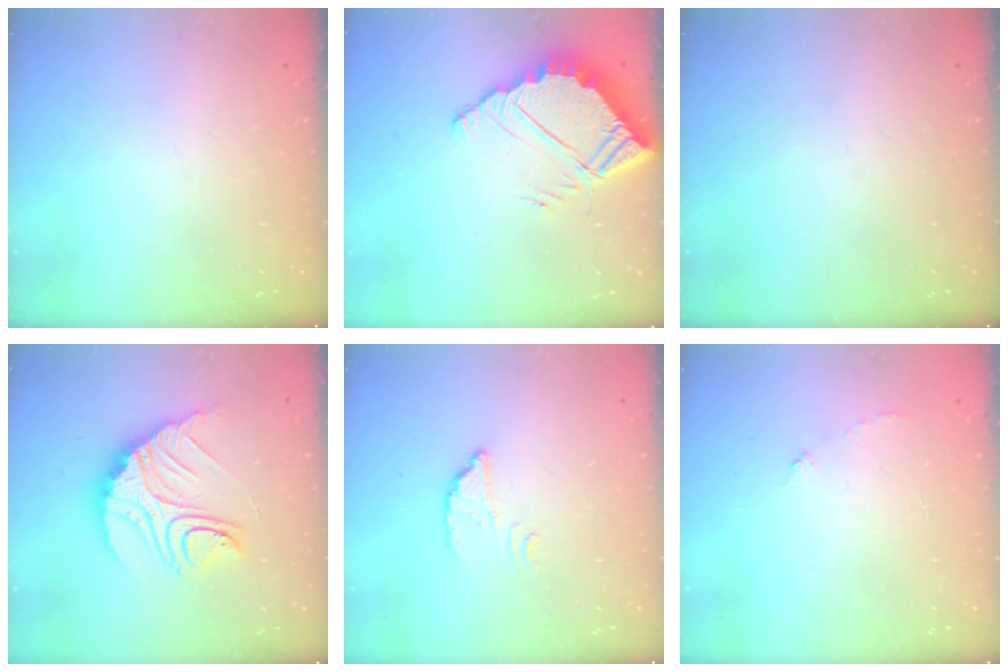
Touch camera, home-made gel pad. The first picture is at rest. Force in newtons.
{"total": 7.3, "press": 7.3, "slide": 0.3}
{"total": 0.0}
{"total": 15.4, "press": 15.3, "slide": 1.1}
{"total": 2.6, "press": 2.6, "slide": 0.1}
{"total": 3.4, "press": 3.4, "slide": 0.3}